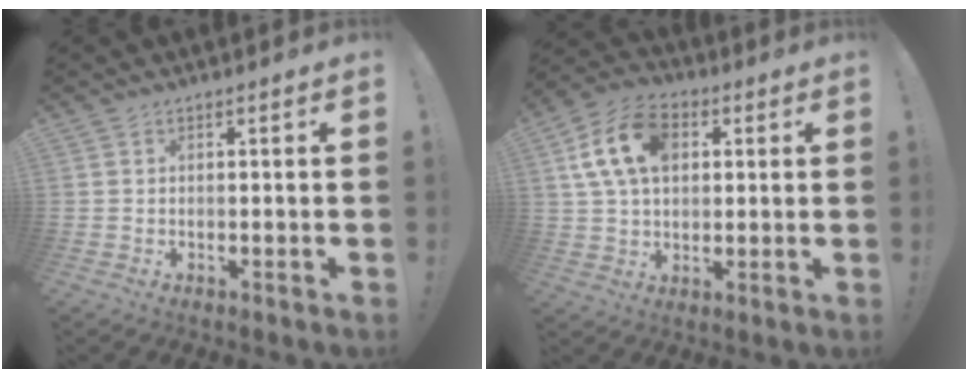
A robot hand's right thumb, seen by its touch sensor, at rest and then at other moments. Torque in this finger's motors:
{"motor_torque": [0.56, 0.53, 1.08, 0.23, 0.12]}